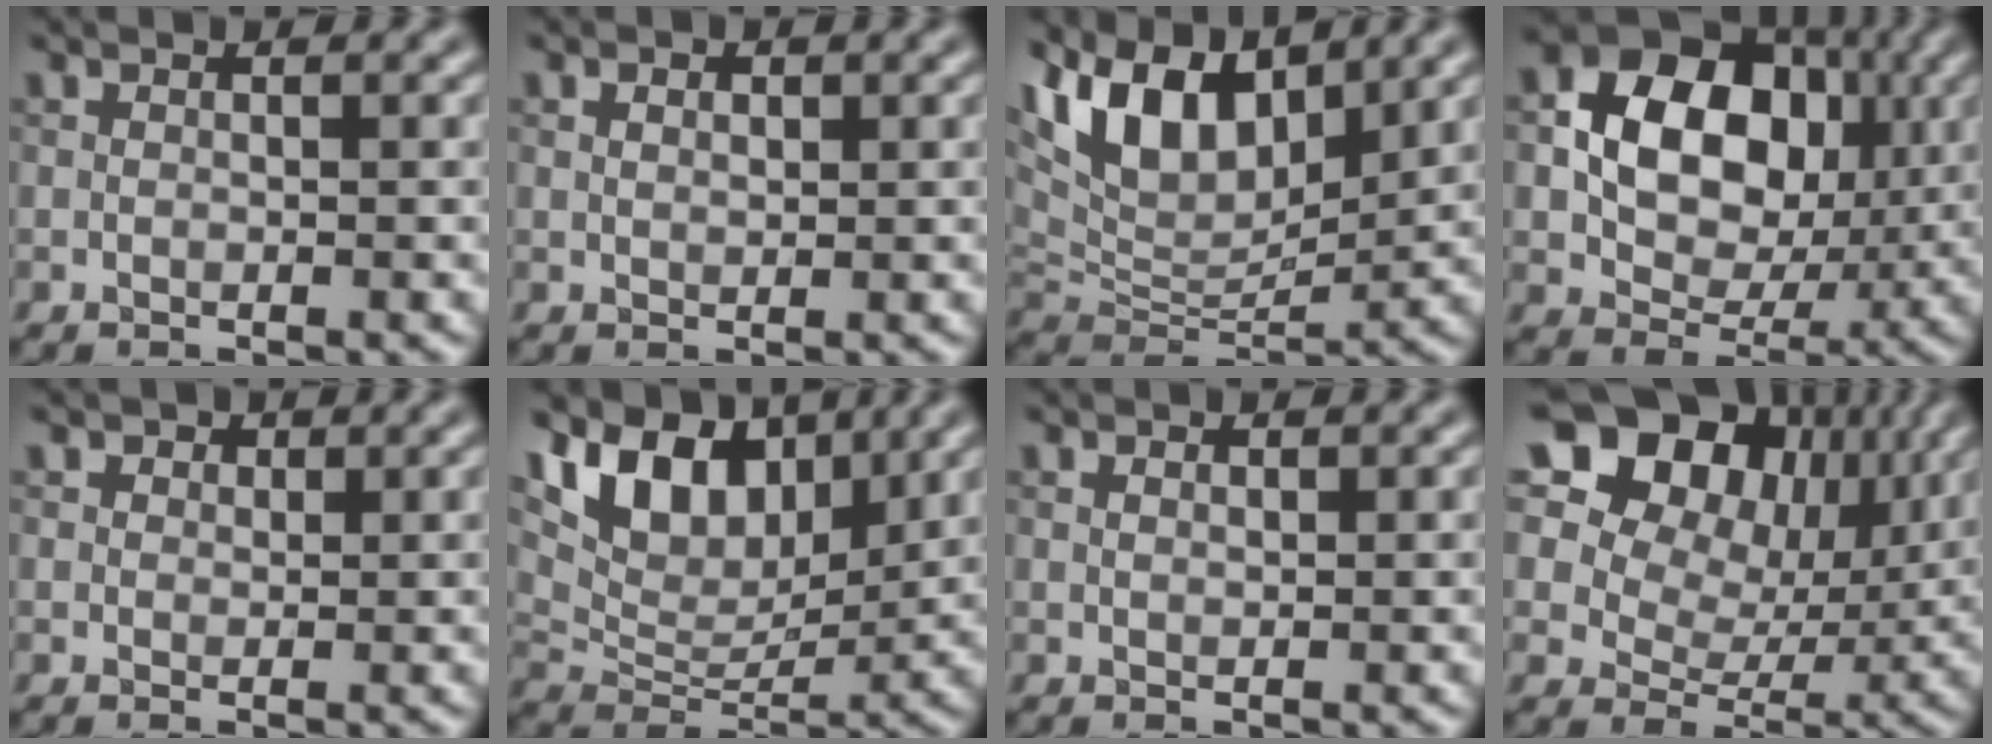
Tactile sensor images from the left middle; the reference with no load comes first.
{"total": 0.9, "force": [0.4, 0.7, 0.5], "torque": [-0.008, -0.002, 0.007]}
{"total": 9.6, "force": [5.6, 4.4, 6.4], "torque": [-0.129, 0.009, 0.101]}
{"total": 11.1, "force": [1.6, 8.2, 7.2], "torque": [-0.112, 0.013, 0.012]}
{"total": 1.5, "force": [0.9, 1.1, 0.5], "torque": [-0.005, -0.002, 0.003]}
{"total": 7.6, "force": [4.0, 4.4, 4.7], "torque": [-0.079, -0.006, 0.068]}
{"total": 0.6, "force": [0.3, 0.4, 0.3], "torque": [-0.007, 0.000, 0.005]}
{"total": 16.1, "force": [7.9, 11.5, 8.1], "torque": [-0.195, 0.061, 0.143]}